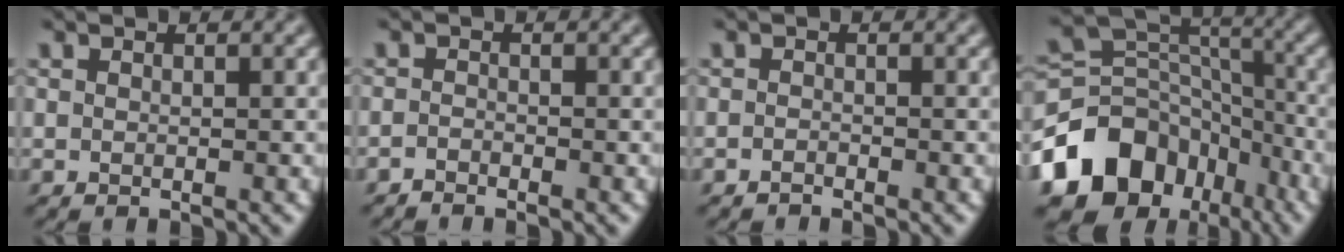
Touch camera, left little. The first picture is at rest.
{"total": 1.0, "force": [-1.0, 0.2, 0.1], "torque": [-0.001, 0.002, -0.022]}
{"total": 0.7, "force": [-0.7, 0.1, 0.1], "torque": [0.000, 0.000, -0.015]}
{"total": 11.3, "force": [-6.3, 8.2, 4.7], "torque": [-0.089, 0.012, -0.119]}